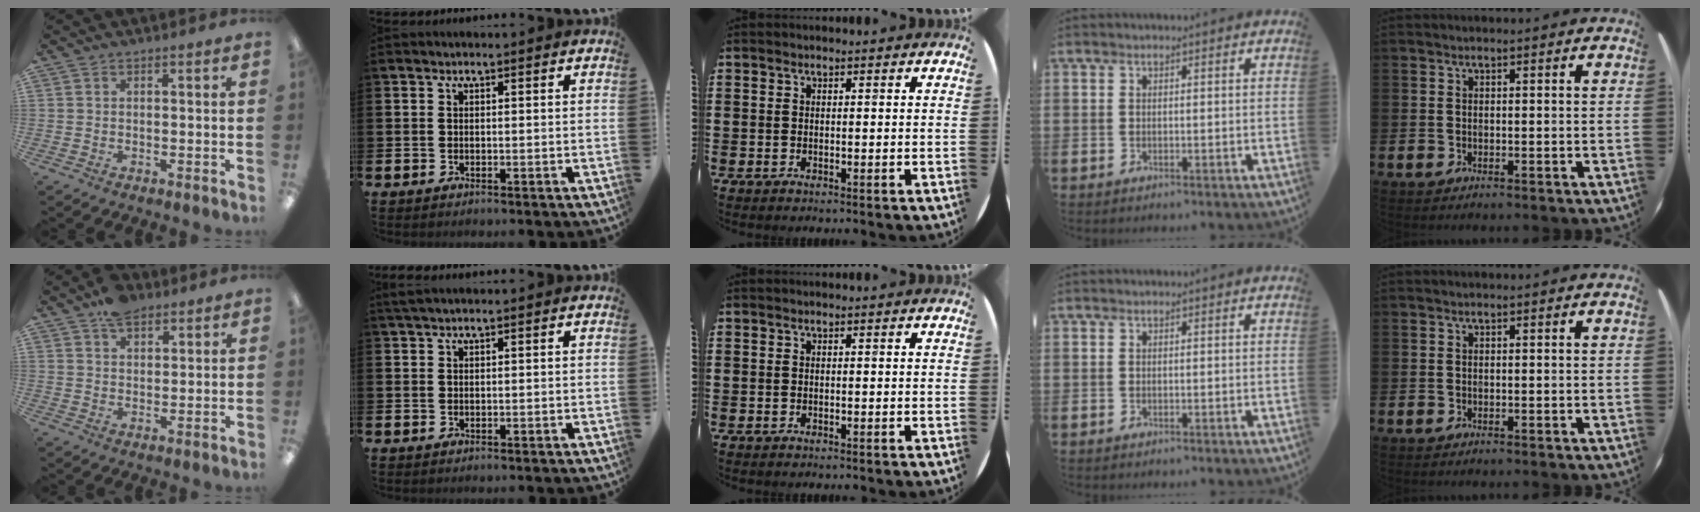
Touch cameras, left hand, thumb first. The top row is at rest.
{"thumb": {"total": 6.3, "force": [4.7, 3.2, 2.7], "torque": [-0.040, -0.021, 0.084]}, "index": {"total": 1.2, "force": [1.0, 0.0, 0.7], "torque": [-0.019, 0.006, 0.018]}}